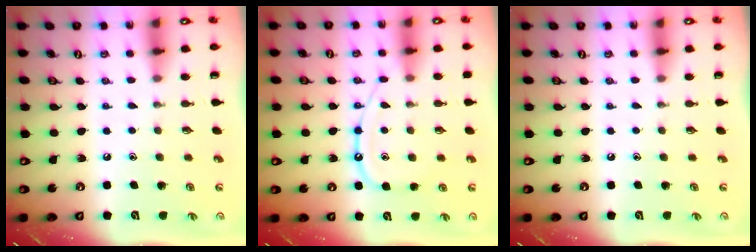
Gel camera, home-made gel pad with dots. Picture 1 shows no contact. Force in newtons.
{"total": 11.0, "press": 11.0, "slide": 0.8}
{"total": 0.0}